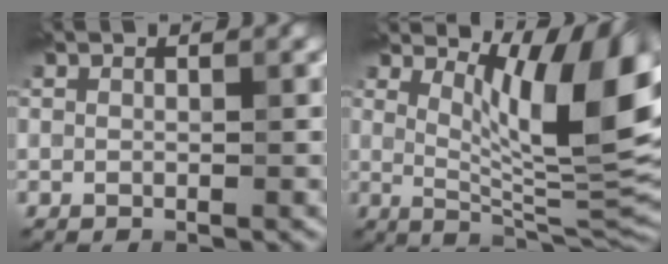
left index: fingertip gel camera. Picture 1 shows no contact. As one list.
[{"total": 10.4, "force": [4.0, 2.8, 9.1], "torque": [-0.134, -0.011, 0.075]}]